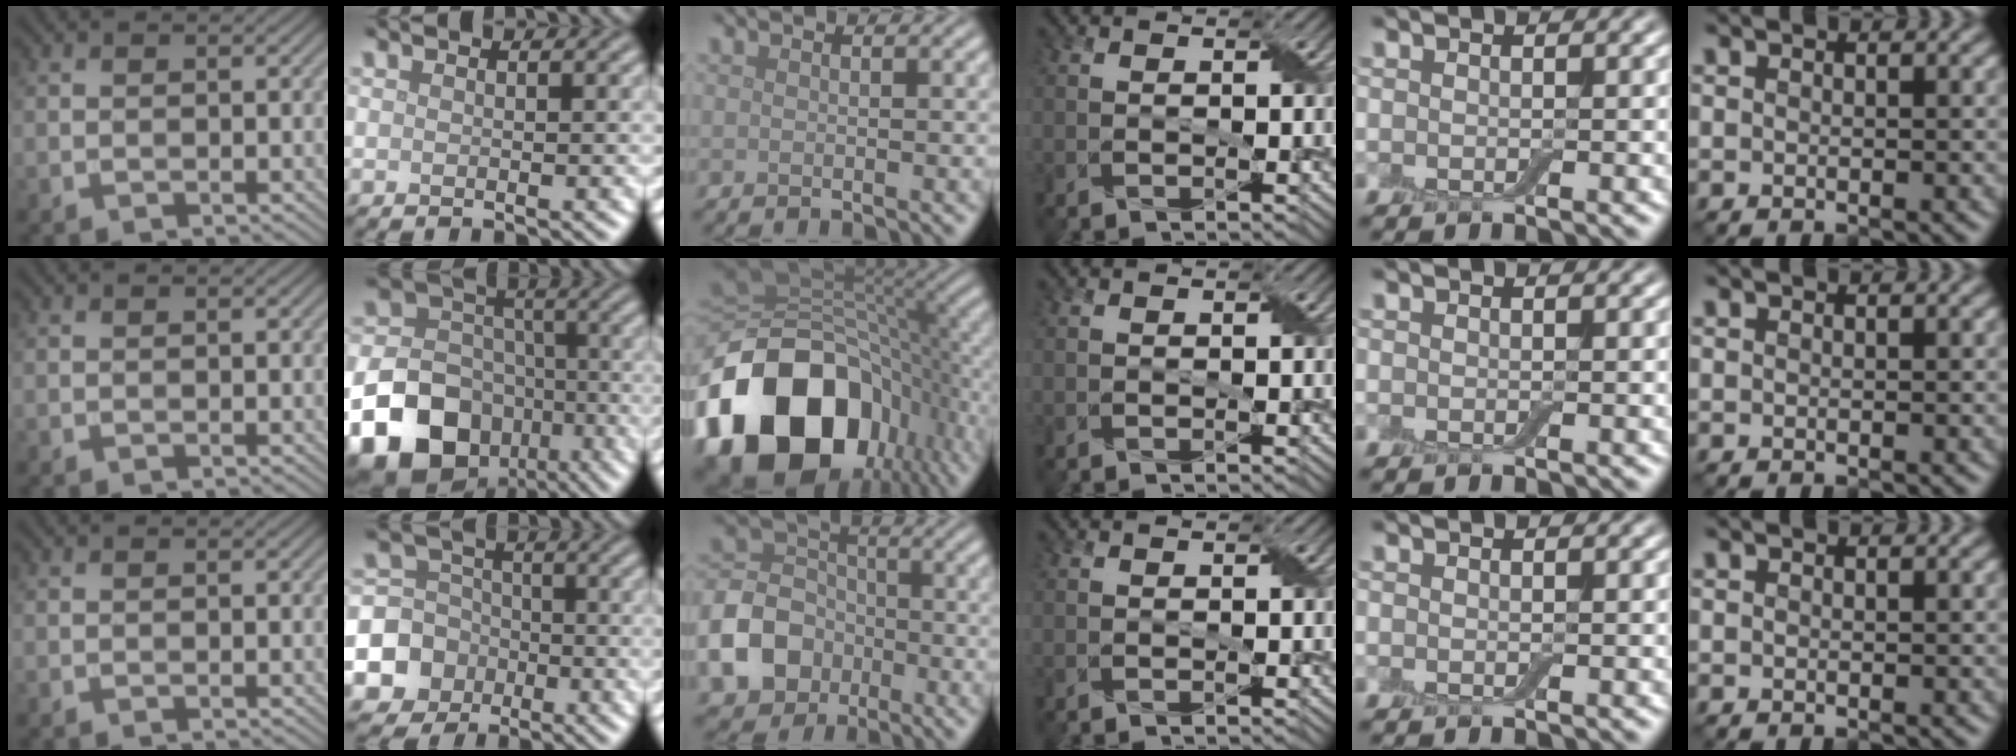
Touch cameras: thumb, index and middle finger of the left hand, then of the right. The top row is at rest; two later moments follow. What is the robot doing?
{"motion": "fold", "object": "aluminum foil"}